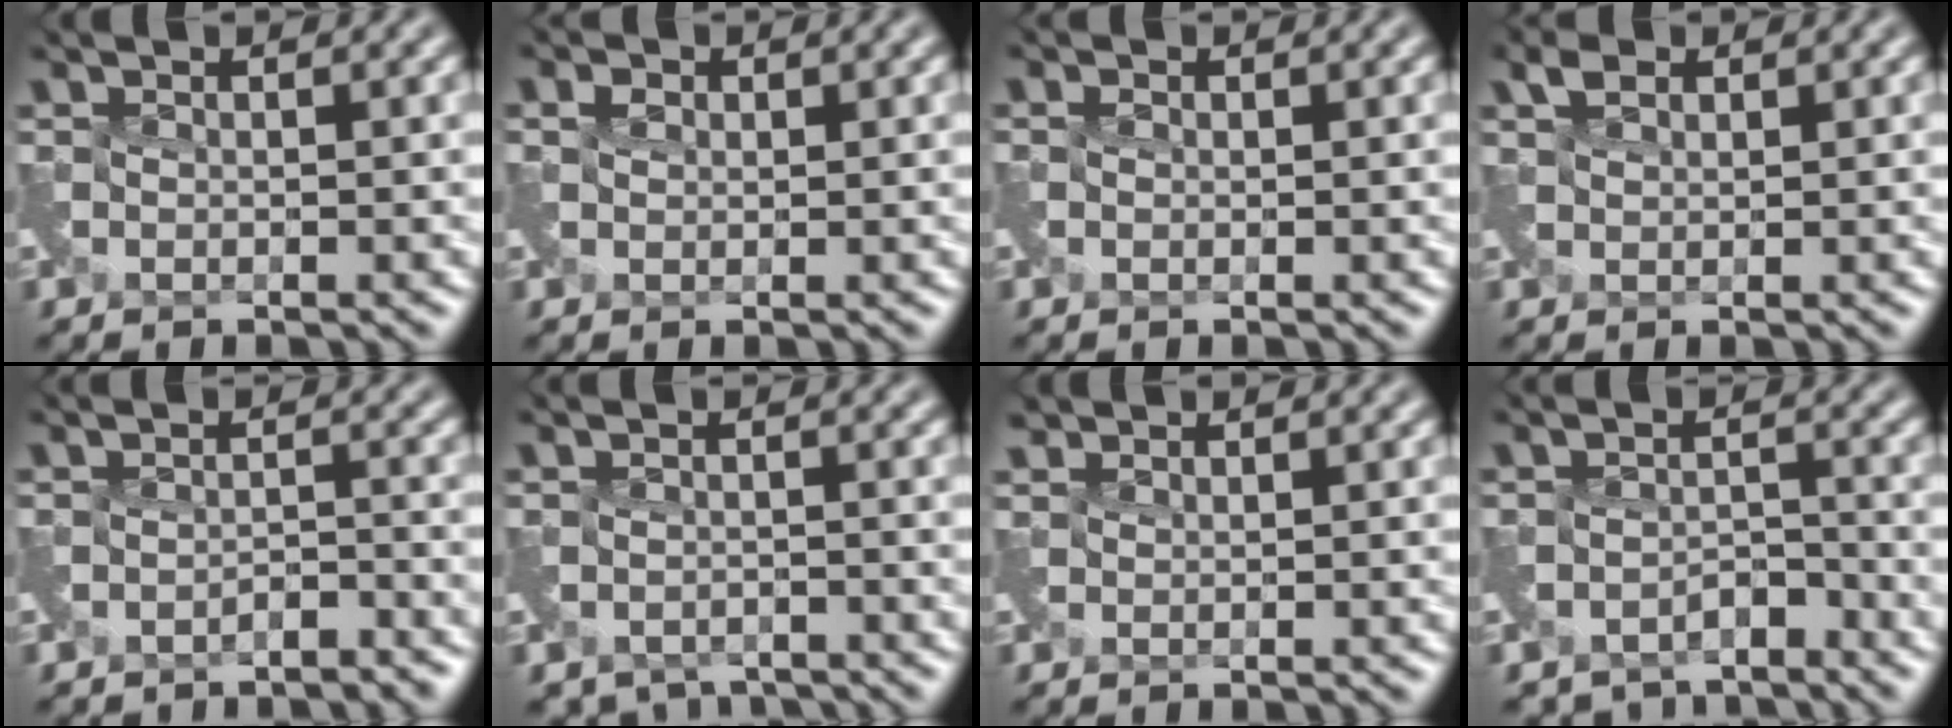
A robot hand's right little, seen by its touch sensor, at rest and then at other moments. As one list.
[{"total": 0.7, "force": [0.4, 0.5, 0.1], "torque": [-0.001, 0.002, 0.009]}, {"total": 0.0}, {"total": 1.5, "force": [1.3, 0.6, 0.5], "torque": [-0.011, 0.006, 0.027]}, {"total": 2.1, "force": [-1.9, 0.7, 0.7], "torque": [-0.007, -0.011, -0.033]}, {"total": 3.4, "force": [-2.9, 1.7, 0.8], "torque": [-0.006, -0.018, -0.048]}, {"total": 0.7, "force": [0.6, -0.1, -0.2], "torque": [0.001, 0.003, 0.018]}, {"total": 3.7, "force": [-3.3, 1.4, 0.9], "torque": [-0.008, -0.017, -0.054]}]